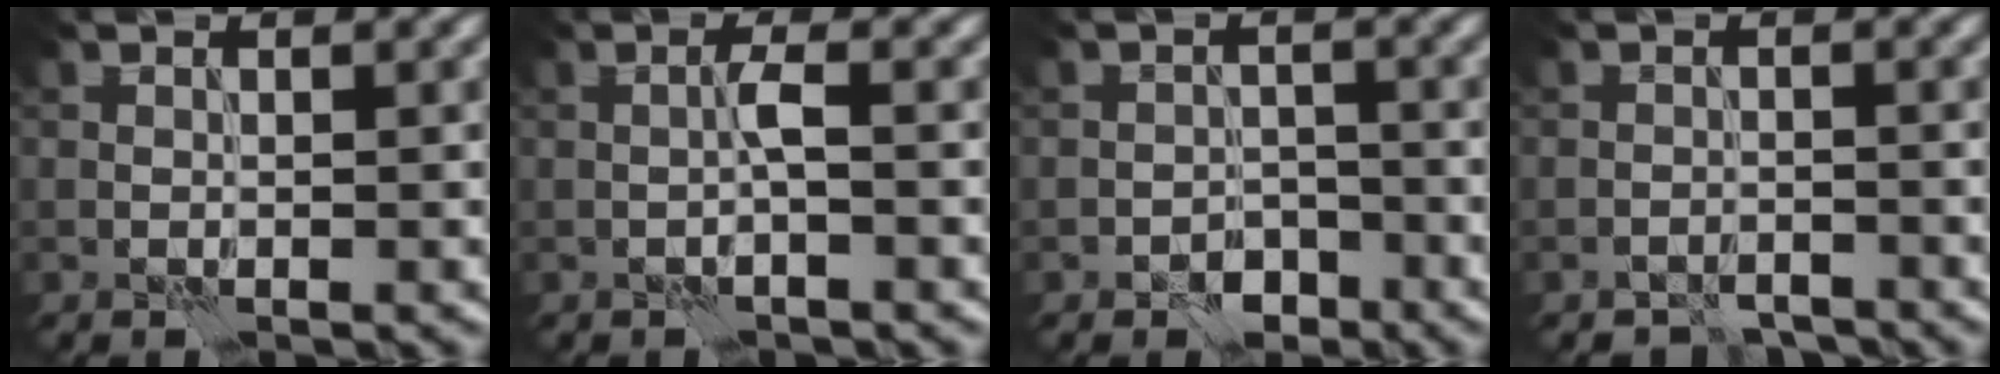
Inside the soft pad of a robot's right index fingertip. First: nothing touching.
{"total": 1.4, "force": [-0.4, 0.0, 1.4], "torque": [-0.027, 0.005, -0.008]}
{"total": 2.4, "force": [-1.7, 1.5, 0.9], "torque": [-0.007, 0.005, -0.031]}
{"total": 1.6, "force": [-1.5, 0.4, 0.1], "torque": [0.004, 0.007, -0.027]}